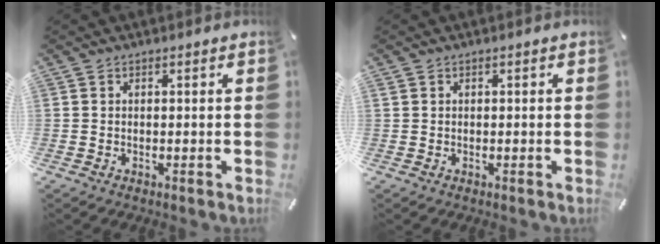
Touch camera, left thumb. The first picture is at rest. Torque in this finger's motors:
{"motor_torque": [-0.13, -0.04, 0.07, 0.02, 0.00]}